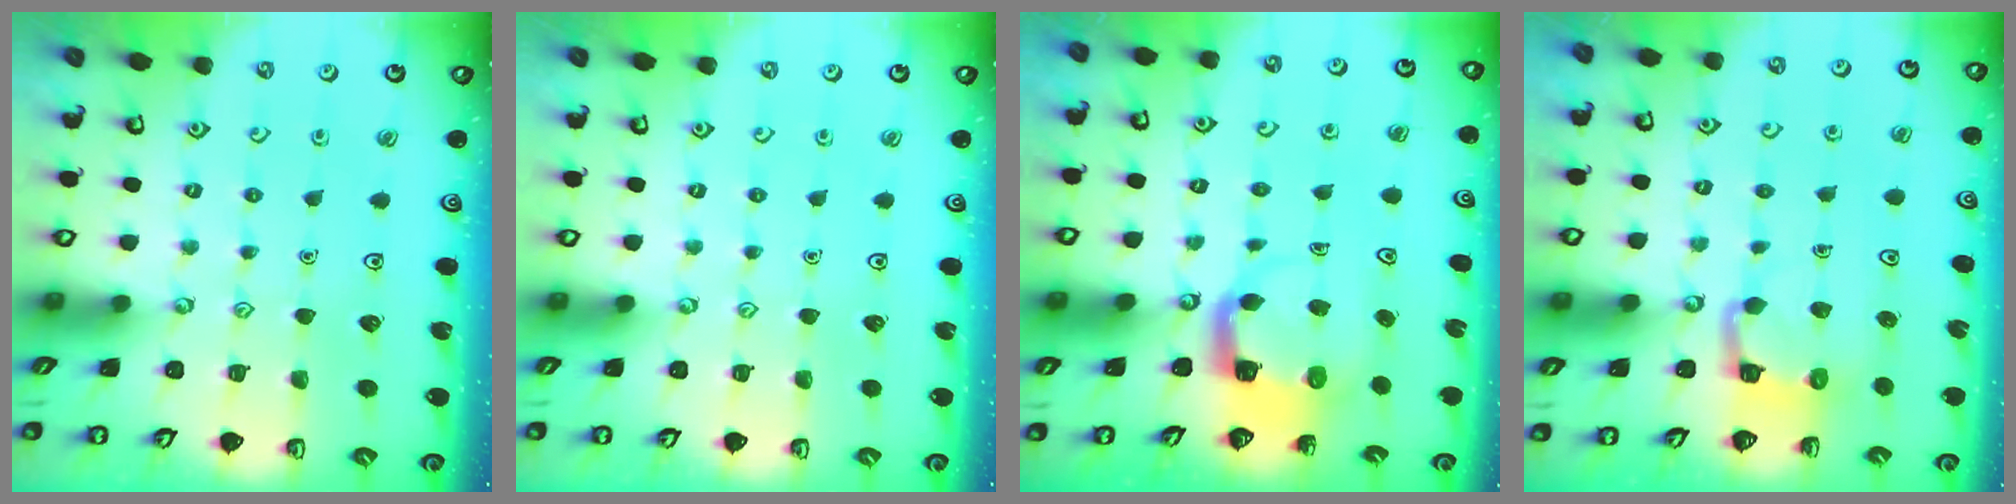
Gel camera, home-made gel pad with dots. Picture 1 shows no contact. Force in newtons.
{"total": 0.0}
{"total": 4.4, "press": 4.4, "slide": 0.3}
{"total": 4.2, "press": 4.2, "slide": 0.2}